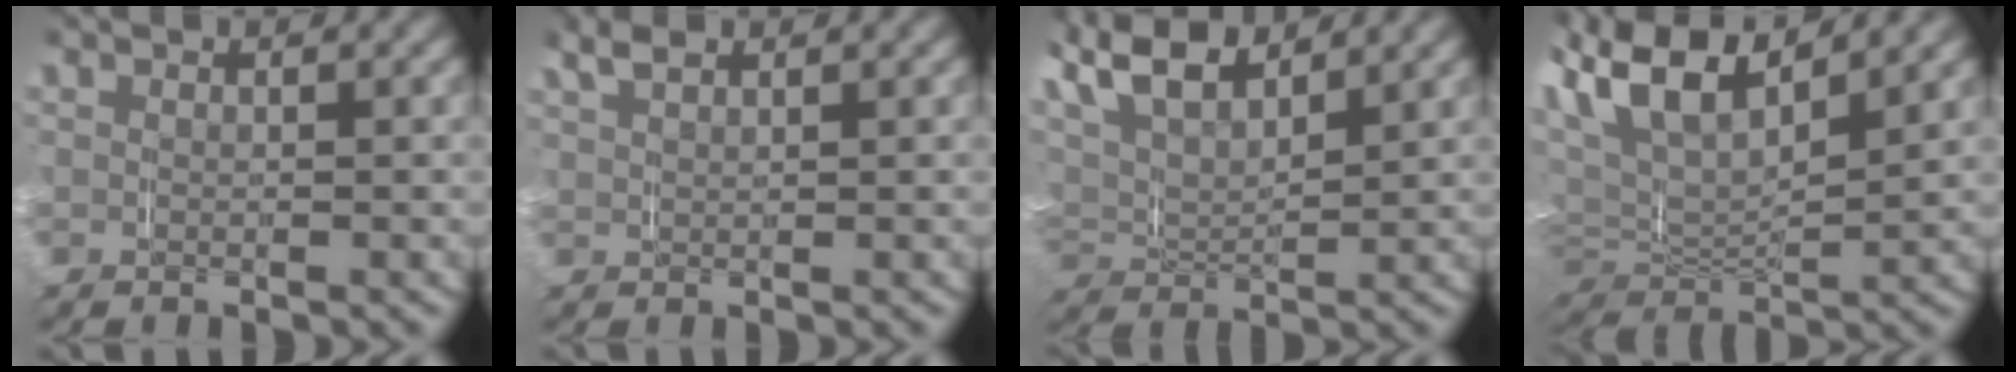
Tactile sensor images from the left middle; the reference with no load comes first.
{"total": 1.4, "force": [1.3, 0.2, 0.5], "torque": [-0.012, 0.002, 0.026]}
{"total": 7.7, "force": [4.3, 4.1, 4.9], "torque": [-0.123, 0.004, 0.066]}
{"total": 11.6, "force": [4.0, 8.2, 7.2], "torque": [-0.172, -0.002, 0.056]}